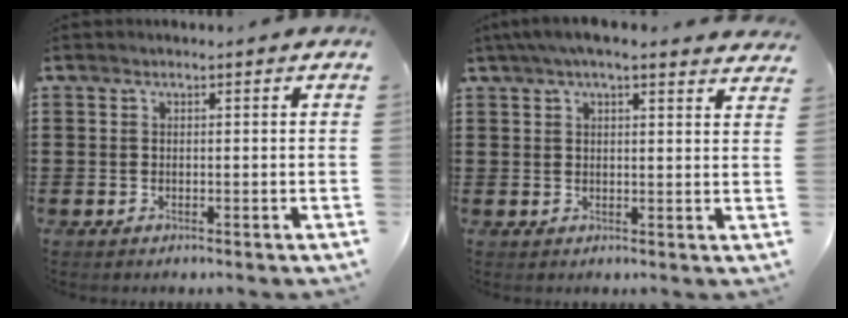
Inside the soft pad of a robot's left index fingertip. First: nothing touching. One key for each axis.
{"total": 4.6, "fx": 3.7, "fy": 0.5, "fz": 2.6, "tx": -0.061, "ty": 0.001, "tz": 0.067}